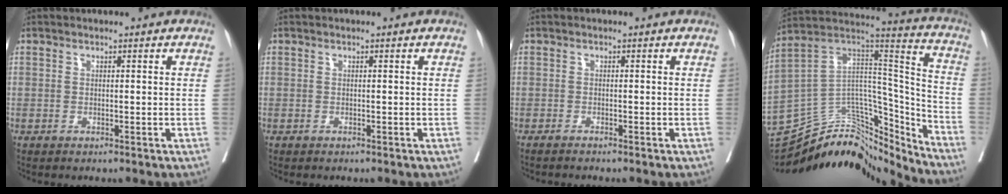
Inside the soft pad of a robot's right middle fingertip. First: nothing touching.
{"total": 0.0}
{"total": 1.7, "force": [-1.5, -0.3, 0.8], "torque": [-0.013, 0.000, -0.020]}
{"total": 20.9, "force": [-19.2, 6.1, 5.8], "torque": [-0.104, 0.075, -0.312]}